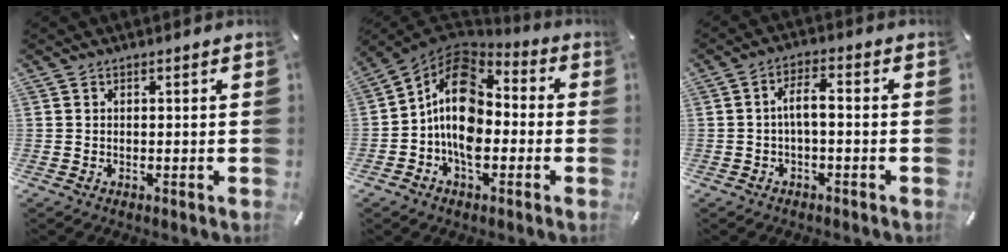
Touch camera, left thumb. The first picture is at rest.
{"total": 14.2, "force": [-2.2, 9.8, 10.0], "torque": [-0.184, 0.021, -0.043]}
{"total": 4.7, "force": [-0.7, 1.8, 4.2], "torque": [-0.085, 0.012, -0.018]}